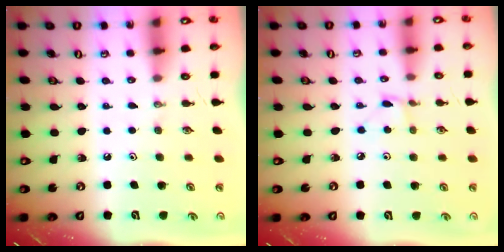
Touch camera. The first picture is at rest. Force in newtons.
{"total": 2.0, "press": 2.0, "slide": 0.3}